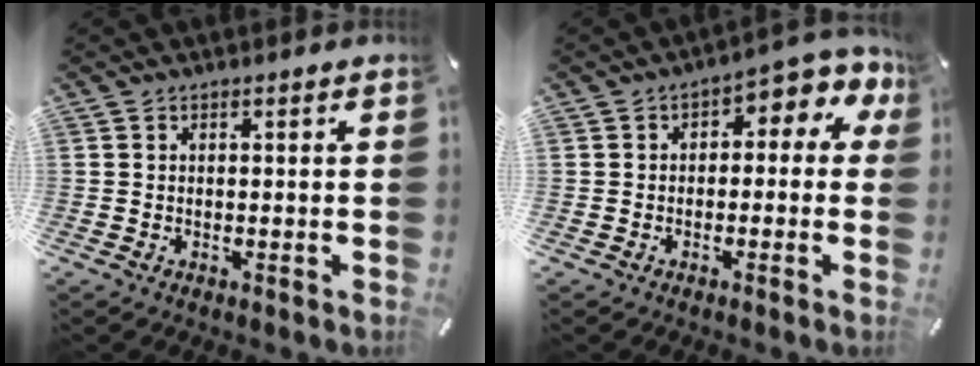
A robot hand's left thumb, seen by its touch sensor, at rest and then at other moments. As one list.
[{"total": 5.0, "force": [-0.2, 3.6, 3.4], "torque": [-0.041, -0.003, -0.012]}]